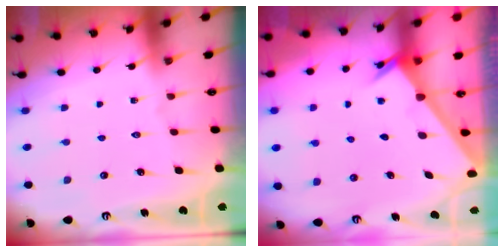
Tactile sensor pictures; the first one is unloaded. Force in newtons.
{"total": 2.4, "press": 2.4, "slide": 0.2}